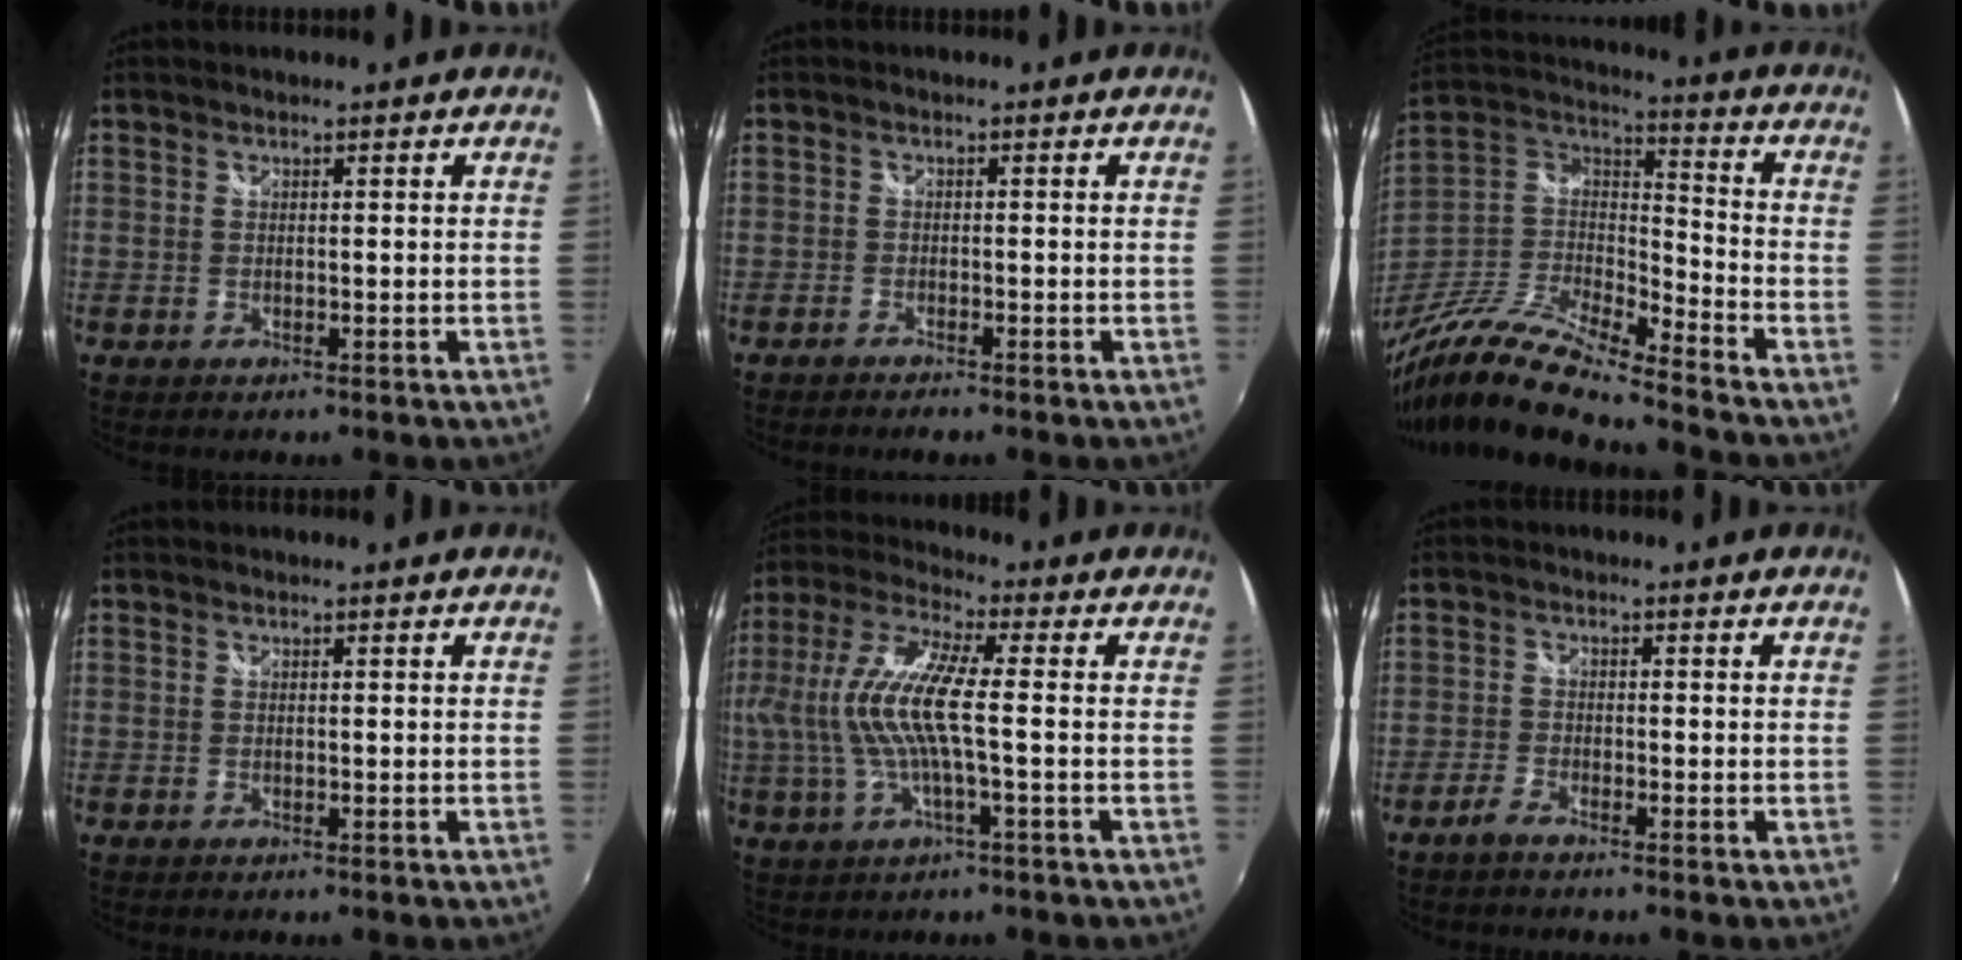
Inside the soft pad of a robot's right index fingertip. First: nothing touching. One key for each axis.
{"total": 2.2, "fx": -2.0, "fy": 0.4, "fz": 0.9, "tx": -0.029, "ty": -0.010, "tz": -0.039}
{"total": 21.9, "fx": -17.2, "fy": 3.6, "fz": 13.0, "tx": -0.261, "ty": -0.030, "tz": -0.328}
{"total": 0.0}
{"total": 13.2, "fx": -1.0, "fy": 1.8, "fz": 13.0, "tx": -0.255, "ty": 0.000, "tz": -0.020}
{"total": 2.3, "fx": -2.0, "fy": 0.4, "fz": 1.0, "tx": -0.037, "ty": -0.001, "tz": -0.046}